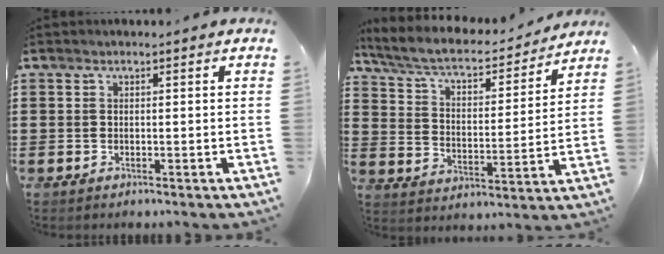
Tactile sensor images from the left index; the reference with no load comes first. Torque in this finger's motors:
{"motor_torque": [0.27, -0.23, 0.23, 0.08]}